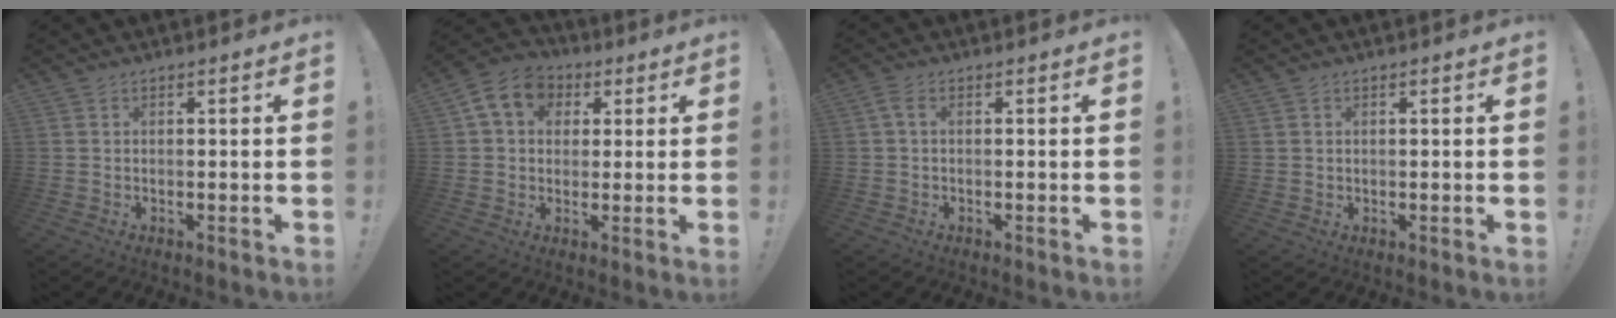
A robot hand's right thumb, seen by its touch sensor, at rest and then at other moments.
{"total": 10.7, "force": [3.5, 8.7, 5.3], "torque": [-0.077, 0.000, 0.070]}
{"total": 1.9, "force": [0.2, 0.9, 1.7], "torque": [-0.037, 0.006, 0.005]}
{"total": 0.9, "force": [0.5, 0.8, -0.1], "torque": [0.008, -0.001, 0.008]}